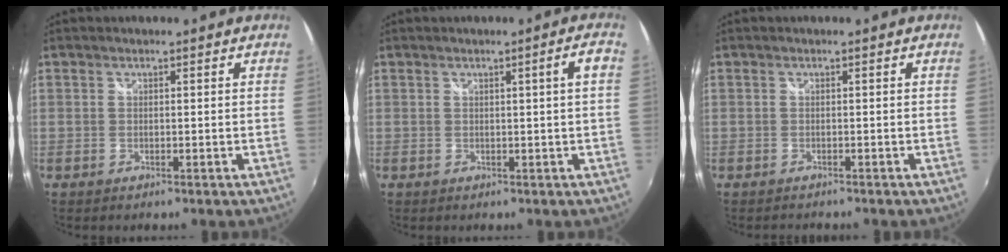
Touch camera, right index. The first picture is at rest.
{"total": 2.9, "force": [0.4, -0.7, 2.8], "torque": [-0.036, 0.006, 0.011]}
{"total": 1.4, "force": [-1.4, 0.2, 0.1], "torque": [-0.005, -0.010, -0.021]}